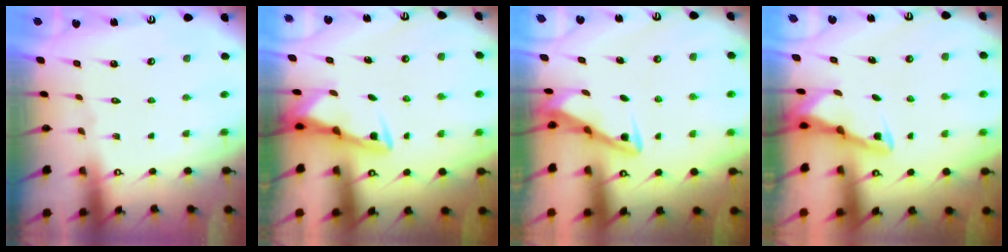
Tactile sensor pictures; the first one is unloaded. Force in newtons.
{"total": 2.9, "press": 2.8, "slide": 0.5}
{"total": 3.4, "press": 3.4, "slide": 0.3}
{"total": 3.0, "press": 3.0, "slide": 0.4}